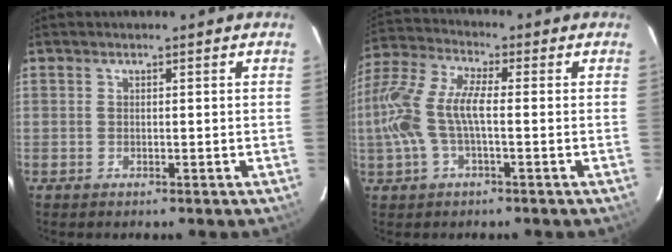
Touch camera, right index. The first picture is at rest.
{"total": 12.7, "force": [-1.7, 4.6, 11.7], "torque": [-0.251, 0.008, -0.036]}